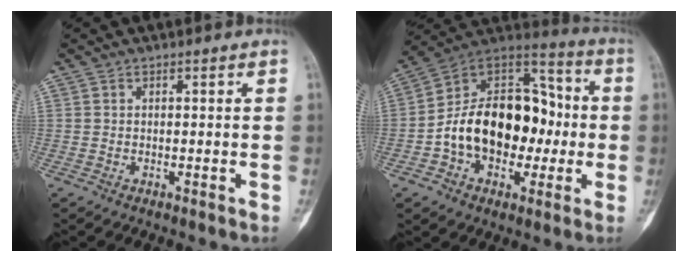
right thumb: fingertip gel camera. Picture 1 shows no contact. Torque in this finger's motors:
{"motor_torque": [2.27, 2.18, 2.03, -0.54, 0.21]}